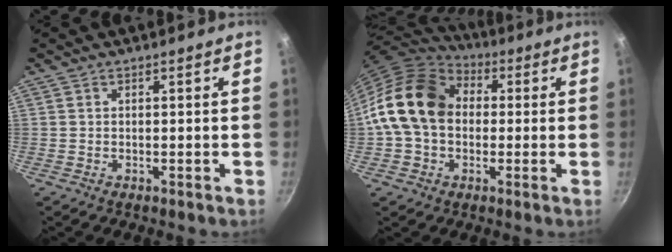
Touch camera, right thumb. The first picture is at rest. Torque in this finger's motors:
{"motor_torque": [2.15, 2.46, 0.86, -0.73, 0.22]}